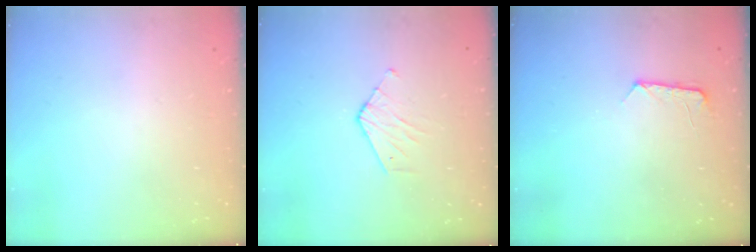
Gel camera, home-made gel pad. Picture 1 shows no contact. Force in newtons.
{"total": 5.1, "press": 5.0, "slide": 0.5}
{"total": 6.8, "press": 6.7, "slide": 0.7}